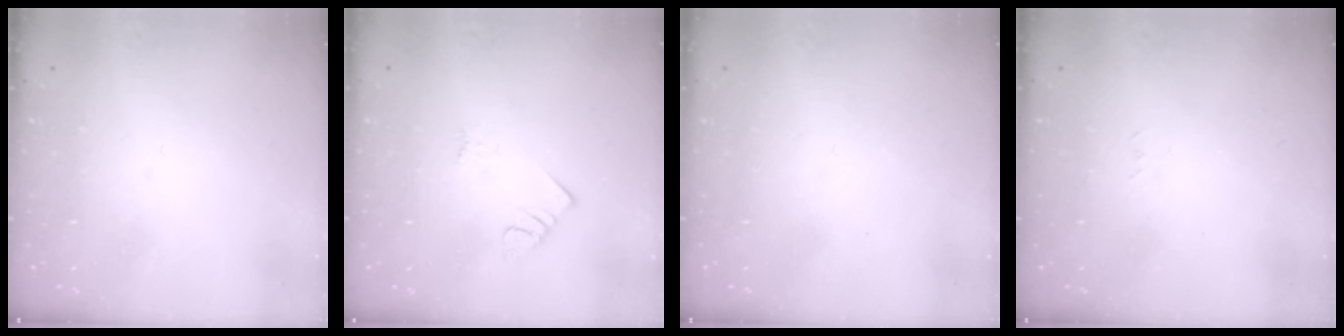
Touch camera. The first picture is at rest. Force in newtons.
{"total": 2.0, "press": 2.0, "slide": 0.4}
{"total": 1.6, "press": 1.6, "slide": 0.1}
{"total": 2.6, "press": 2.6, "slide": 0.4}